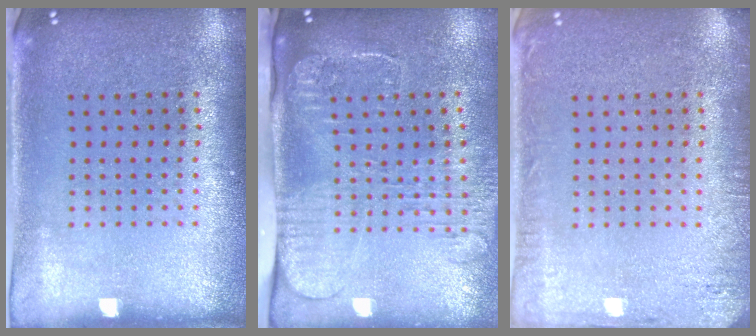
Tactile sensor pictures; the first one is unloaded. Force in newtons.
{"total": 2.7, "press": 2.1, "slide": 1.7}
{"total": 2.2, "press": 2.1, "slide": 0.3}